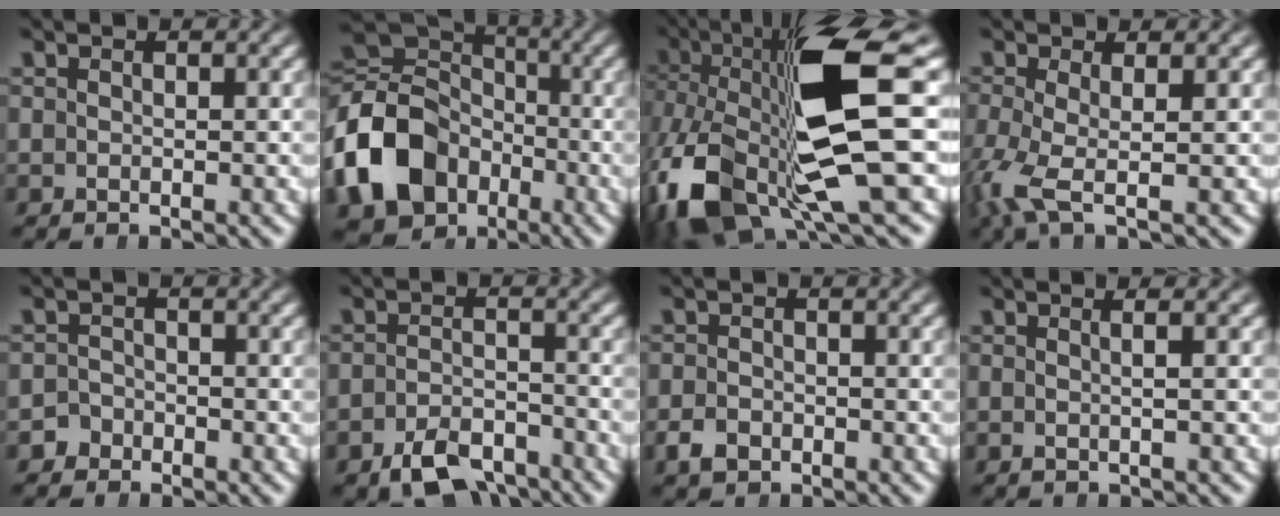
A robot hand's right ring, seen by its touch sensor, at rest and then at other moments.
{"total": 10.7, "force": [-1.9, 8.9, 5.7], "torque": [-0.116, -0.035, -0.024]}
{"total": 15.3, "force": [-1.5, 6.5, 13.8], "torque": [-0.253, -0.008, -0.006]}
{"total": 3.7, "force": [-0.9, 1.5, 3.3], "torque": [-0.097, -0.030, -0.003]}
{"total": 2.3, "force": [-1.7, 1.5, -0.2], "torque": [0.000, -0.010, -0.030]}
{"total": 5.2, "force": [-4.4, 2.1, 1.7], "torque": [-0.007, -0.010, -0.074]}
{"total": 1.9, "force": [-1.3, 1.2, 0.6], "torque": [-0.011, -0.012, -0.020]}
{"total": 1.2, "force": [0.1, -0.6, 1.1], "torque": [-0.018, 0.000, 0.002]}